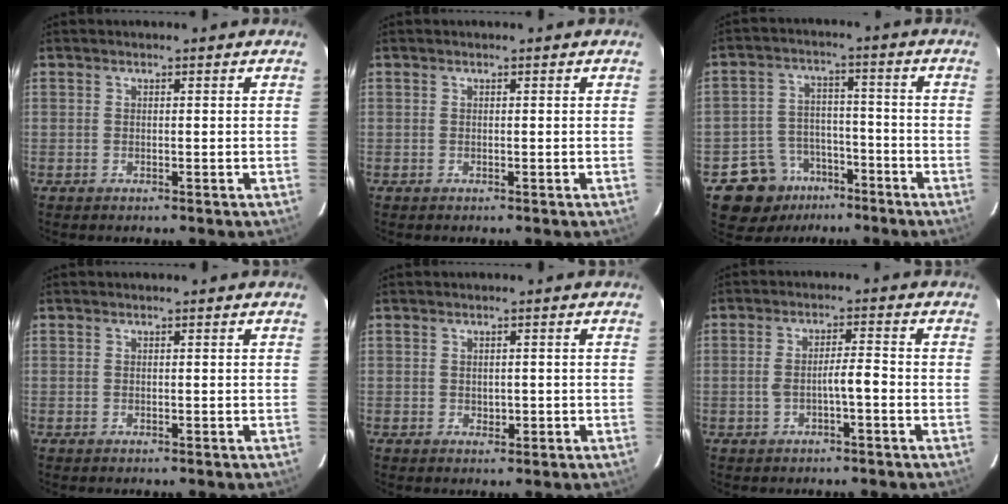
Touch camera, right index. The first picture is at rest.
{"total": 0.0}
{"total": 9.0, "force": [-5.4, 7.0, 1.5], "torque": [-0.026, 0.027, -0.079]}
{"total": 0.0}
{"total": 1.3, "force": [-0.1, 1.0, 0.9], "torque": [-0.013, 0.001, 0.004]}
{"total": 3.8, "force": [-1.1, 0.5, 3.6], "torque": [-0.062, 0.011, -0.015]}